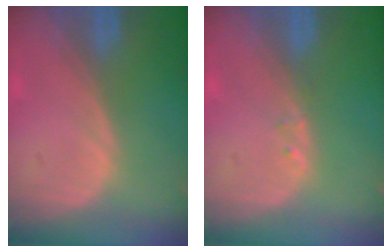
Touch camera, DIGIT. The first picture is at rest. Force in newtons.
{"total": 0.6, "press": 0.6, "slide": 0.1}